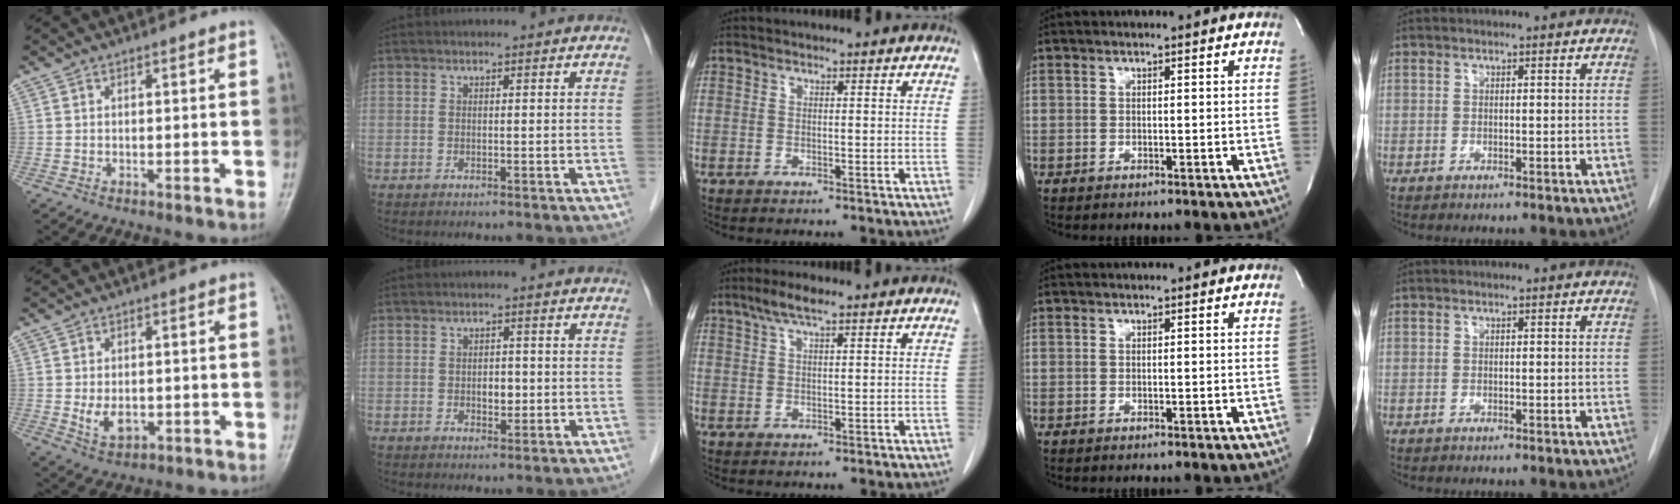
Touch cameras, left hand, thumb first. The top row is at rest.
{"thumb": {"total": 4.5, "force": [-0.6, 3.1, 3.2], "torque": [-0.045, -0.007, -0.003]}, "index": {"total": 2.2, "force": [-0.3, 1.4, 1.7], "torque": [-0.026, 0.002, -0.002]}, "middle": {"total": 3.5, "force": [2.4, 0.3, 2.5], "torque": [-0.056, 0.009, 0.047]}}